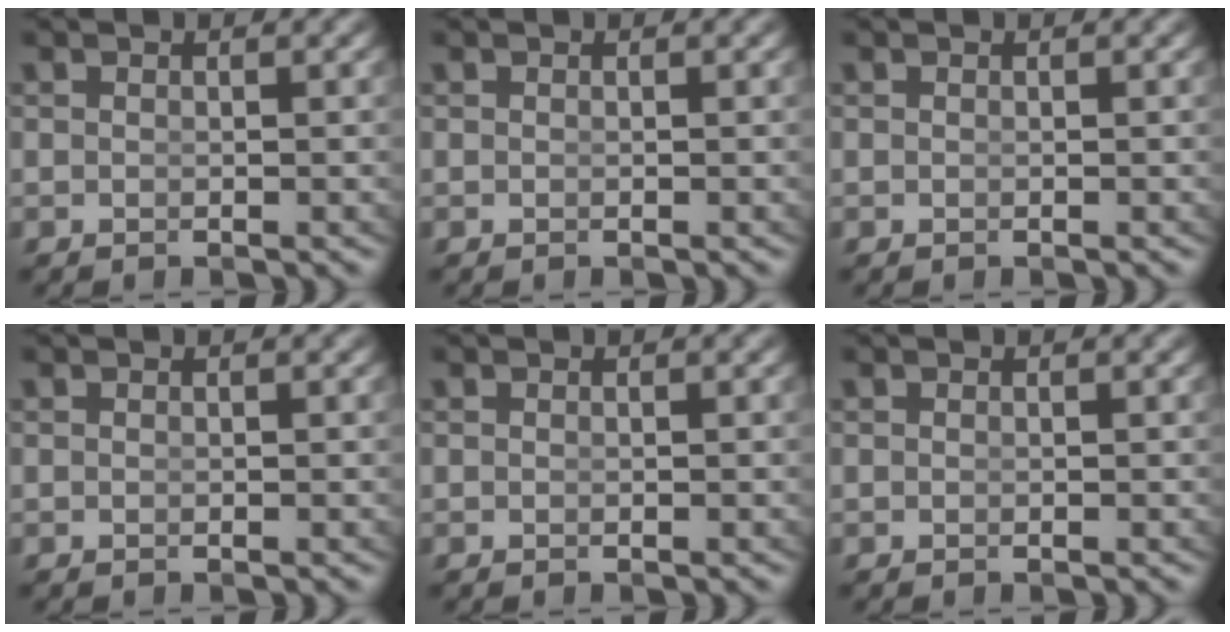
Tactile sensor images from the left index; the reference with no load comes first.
{"total": 0.0}
{"total": 0.0}
{"total": 0.0}
{"total": 0.0}
{"total": 0.0}